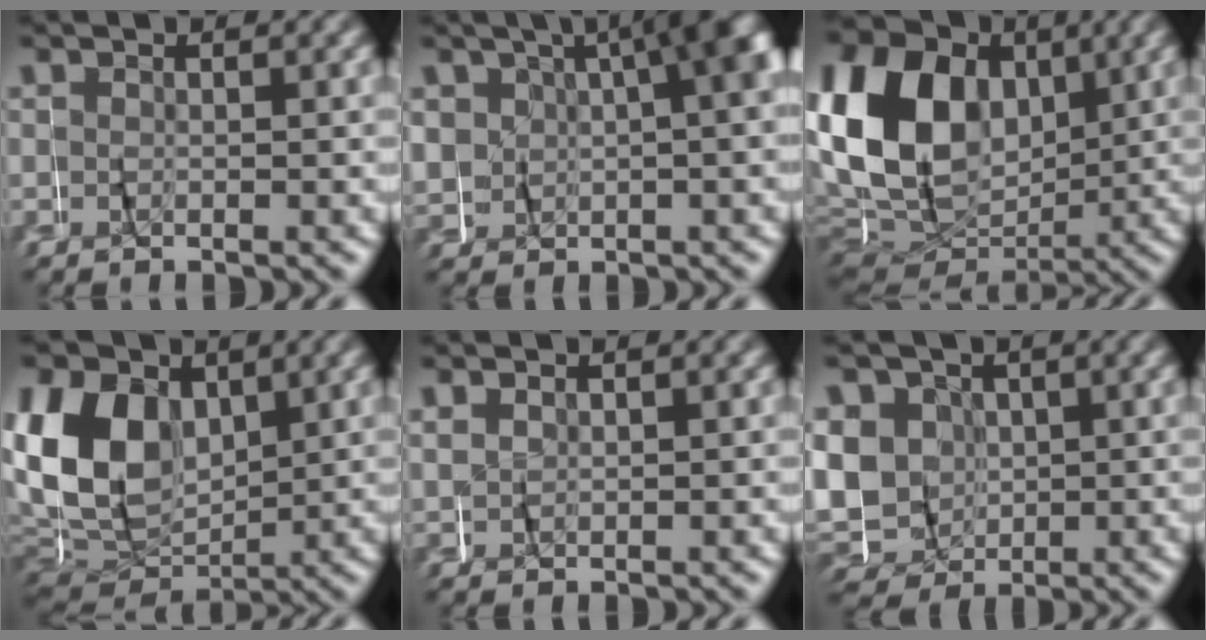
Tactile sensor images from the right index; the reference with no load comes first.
{"total": 8.5, "force": [2.1, 4.7, 6.8], "torque": [-0.084, 0.022, 0.033]}
{"total": 16.4, "force": [2.7, 12.7, 10.1], "torque": [-0.209, -0.006, 0.049]}
{"total": 12.6, "force": [2.1, 10.1, 7.2], "torque": [-0.145, 0.003, 0.033]}
{"total": 1.0, "force": [1.0, 0.3, -0.3], "torque": [0.001, 0.004, 0.019]}
{"total": 14.6, "force": [1.4, 13.9, 4.3], "torque": [-0.161, -0.033, 0.023]}